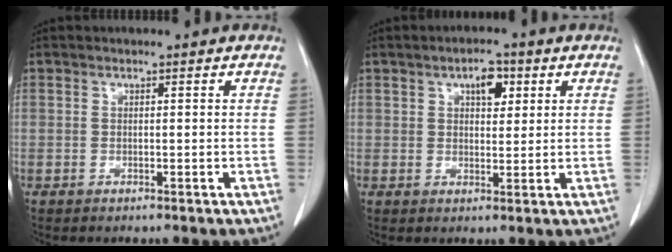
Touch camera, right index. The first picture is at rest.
{"total": 4.0, "force": [1.8, 2.0, 3.0], "torque": [-0.048, 0.007, 0.026]}